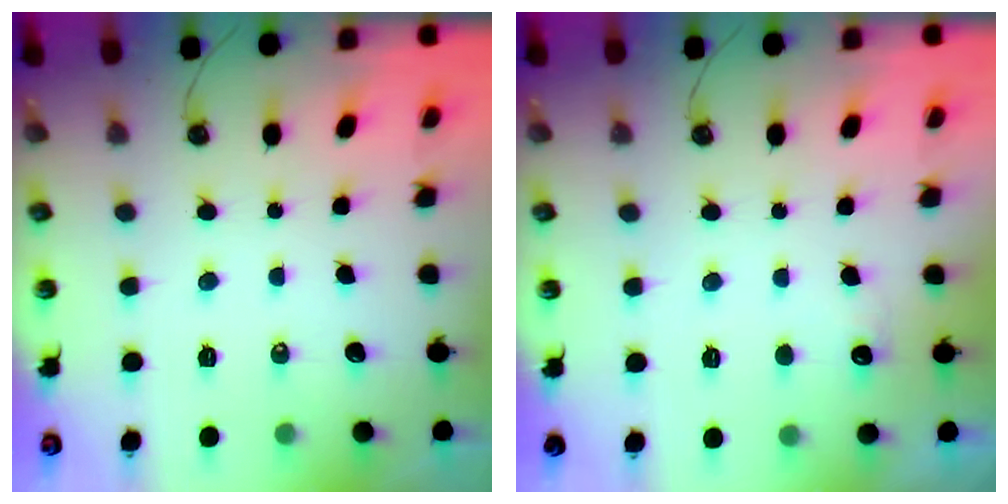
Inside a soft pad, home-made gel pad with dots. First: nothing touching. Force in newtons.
{"total": 2.5, "press": 2.3, "slide": 0.9}